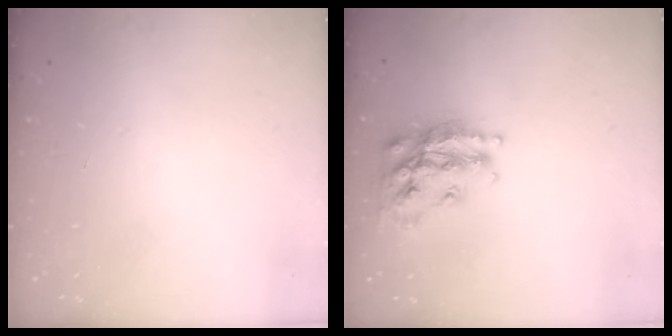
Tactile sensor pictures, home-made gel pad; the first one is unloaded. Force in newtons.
{"total": 18.2, "press": 18.1, "slide": 1.1}